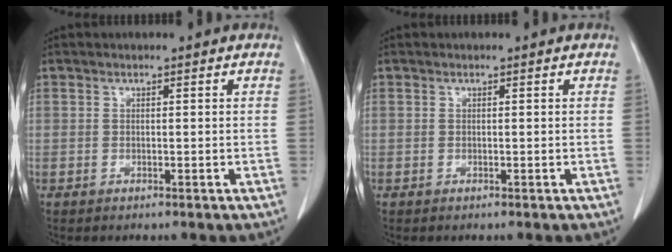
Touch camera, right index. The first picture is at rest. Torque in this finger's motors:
{"motor_torque": [0.00, 0.00, 0.00, 0.00]}